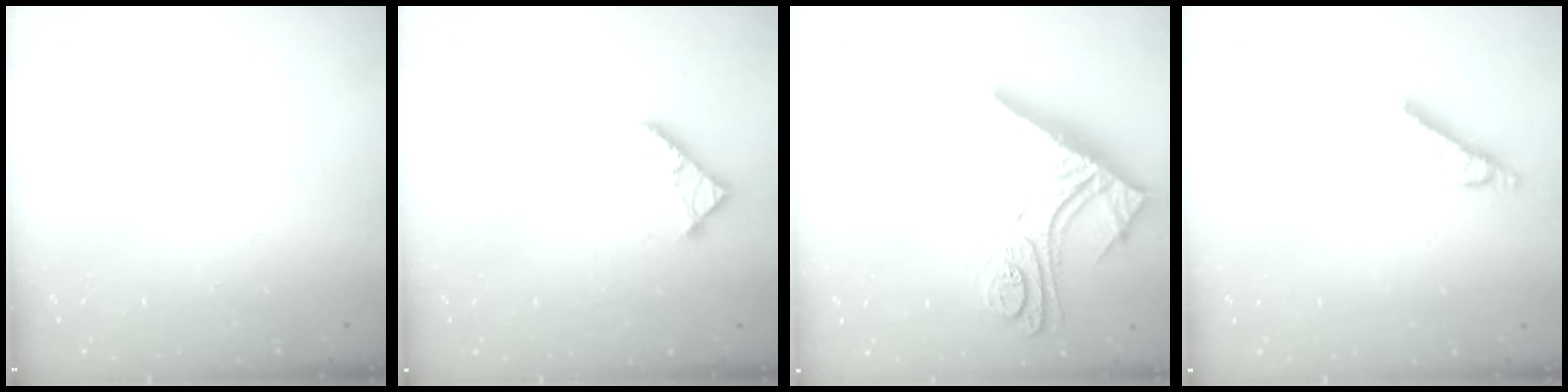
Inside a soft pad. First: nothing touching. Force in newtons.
{"total": 4.4, "press": 4.4, "slide": 0.6}
{"total": 21.6, "press": 21.5, "slide": 2.3}
{"total": 7.5, "press": 7.5, "slide": 0.5}